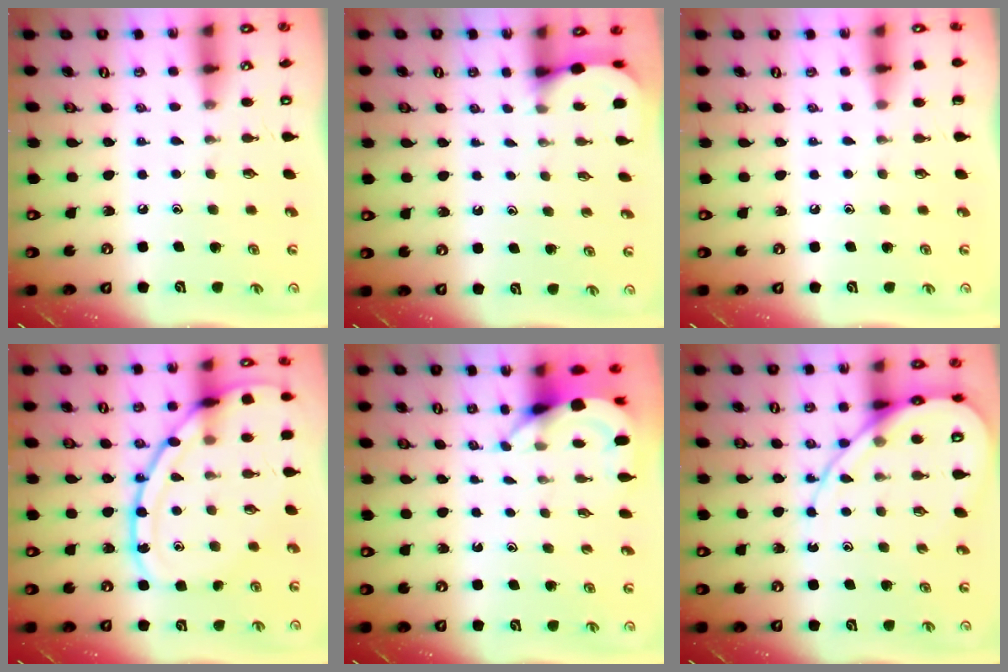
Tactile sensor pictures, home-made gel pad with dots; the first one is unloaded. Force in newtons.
{"total": 2.6, "press": 2.6, "slide": 0.2}
{"total": 0.0}
{"total": 16.6, "press": 16.5, "slide": 1.4}
{"total": 3.8, "press": 3.8, "slide": 0.3}
{"total": 11.5, "press": 11.5, "slide": 1.2}